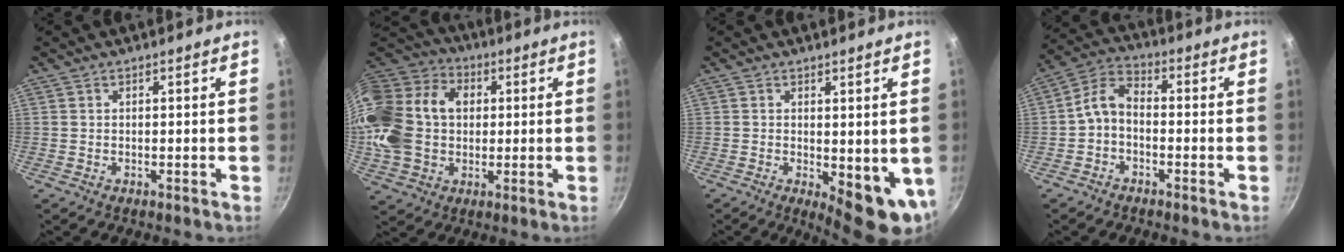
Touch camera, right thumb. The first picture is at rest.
{"total": 22.3, "force": [2.2, 17.0, 14.2], "torque": [-0.281, 0.039, 0.038]}
{"total": 8.8, "force": [-0.4, 3.6, 8.1], "torque": [-0.091, -0.015, 0.003]}
{"total": 6.0, "force": [-1.9, 3.8, 4.2], "torque": [-0.082, 0.040, -0.047]}